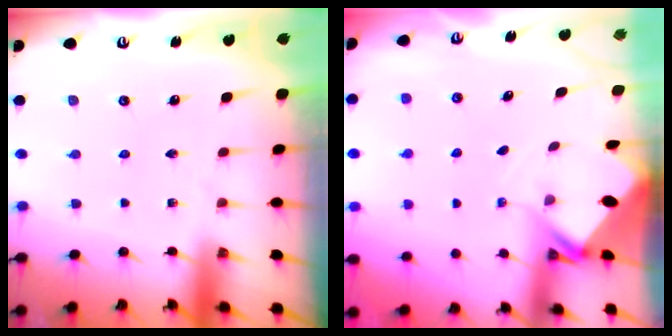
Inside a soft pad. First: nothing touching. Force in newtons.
{"total": 2.7, "press": 2.7, "slide": 0.0}